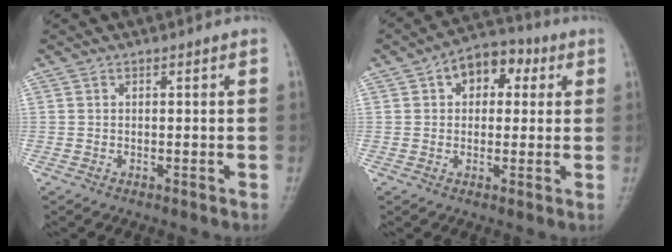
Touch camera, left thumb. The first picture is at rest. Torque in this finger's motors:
{"motor_torque": [-0.12, 0.18, 0.03, -0.02, 0.01]}